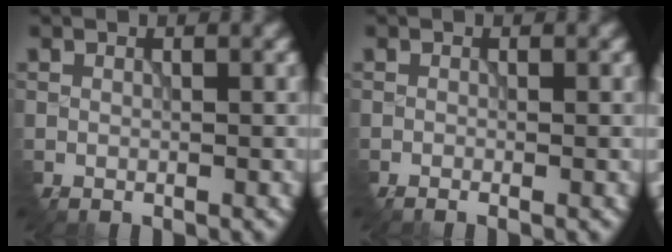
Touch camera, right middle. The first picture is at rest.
{"total": 1.0, "force": [-0.7, 0.2, 0.8], "torque": [-0.018, -0.006, -0.013]}